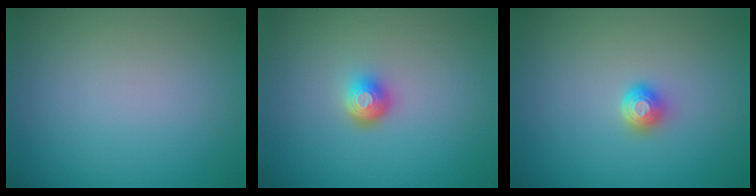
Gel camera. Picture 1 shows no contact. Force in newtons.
{"total": 2.0, "press": 1.5, "slide": 1.3}
{"total": 1.6, "press": 1.3, "slide": 0.9}